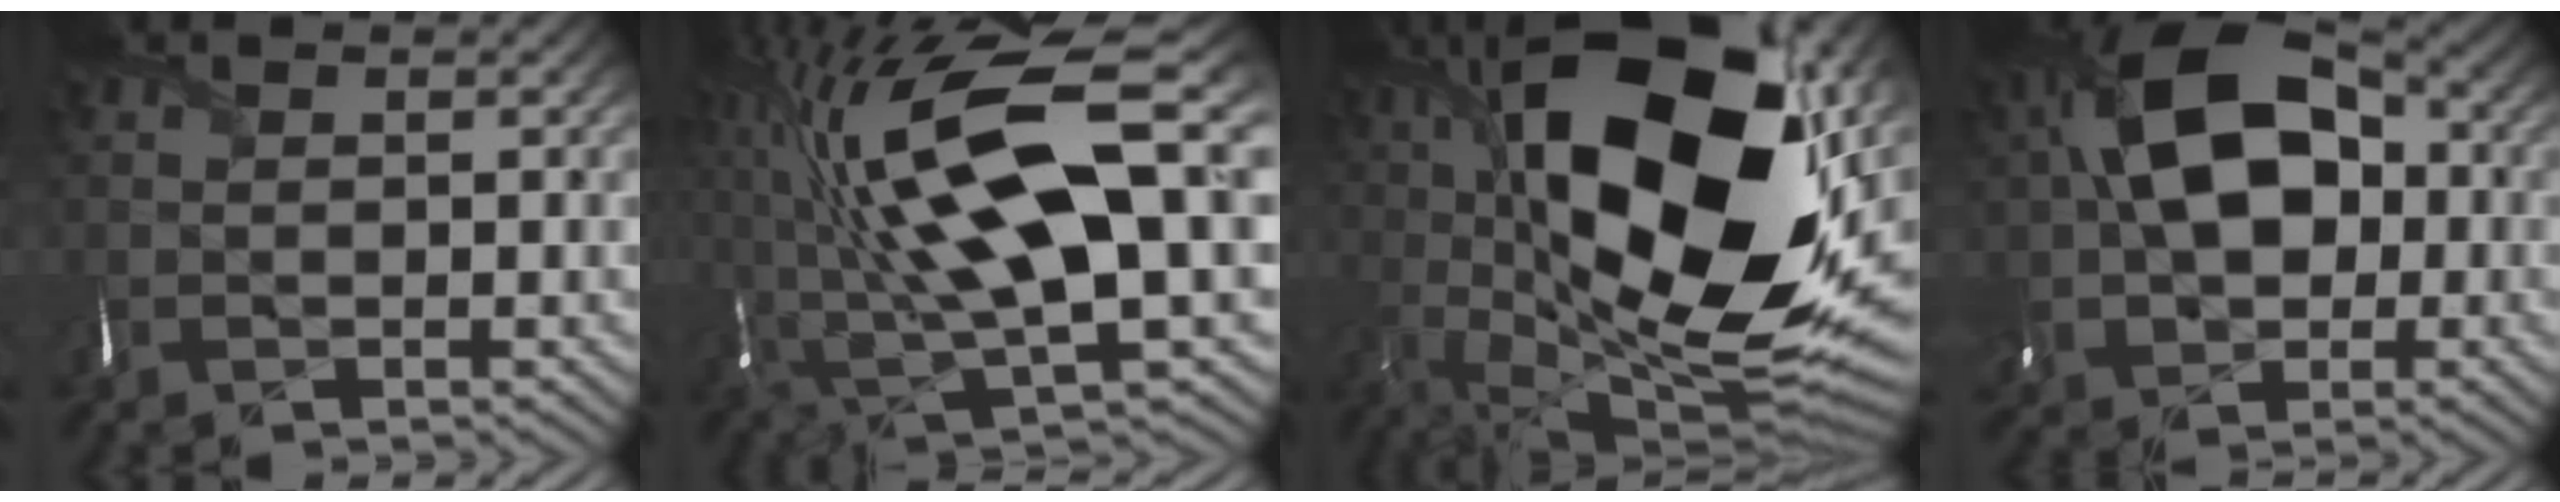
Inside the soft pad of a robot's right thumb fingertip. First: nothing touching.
{"total": 20.2, "force": [4.0, 7.8, 18.3], "torque": [-0.364, -0.015, 0.077]}
{"total": 23.0, "force": [5.1, 10.8, 19.6], "torque": [-0.366, 0.016, 0.088]}
{"total": 16.1, "force": [1.3, 10.8, 11.9], "torque": [-0.216, 0.018, 0.007]}